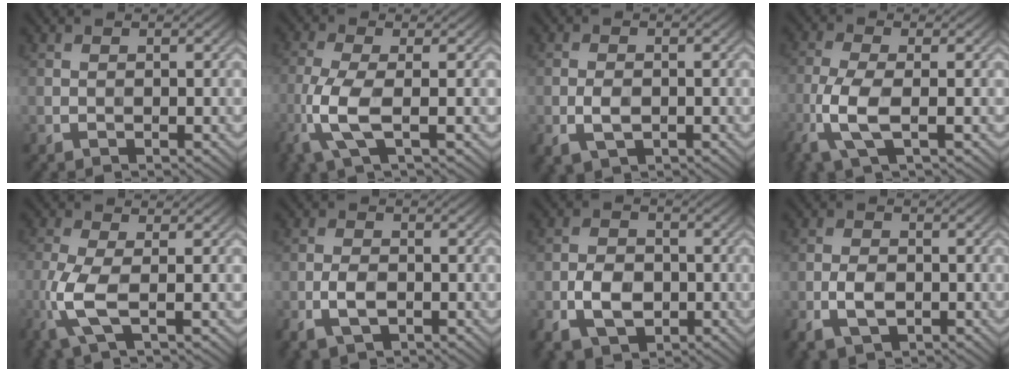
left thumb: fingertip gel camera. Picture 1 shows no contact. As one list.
[{"total": 6.4, "force": [-2.0, 1.9, 5.7], "torque": [-0.136, 0.000, -0.050]}, {"total": 3.2, "force": [-1.0, 1.9, 2.4], "torque": [-0.054, -0.007, -0.020]}, {"total": 6.6, "force": [-2.4, 2.3, 5.7], "torque": [-0.136, -0.002, -0.059]}, {"total": 5.6, "force": [-1.6, 1.6, 5.1], "torque": [-0.127, -0.002, -0.041]}, {"total": 3.9, "force": [-1.6, 2.1, 3.0], "torque": [-0.065, -0.004, -0.033]}, {"total": 5.5, "force": [-1.9, 3.8, 3.6], "torque": [-0.072, -0.009, -0.037]}, {"total": 4.2, "force": [-1.5, 2.5, 3.0], "torque": [-0.067, -0.006, -0.031]}]